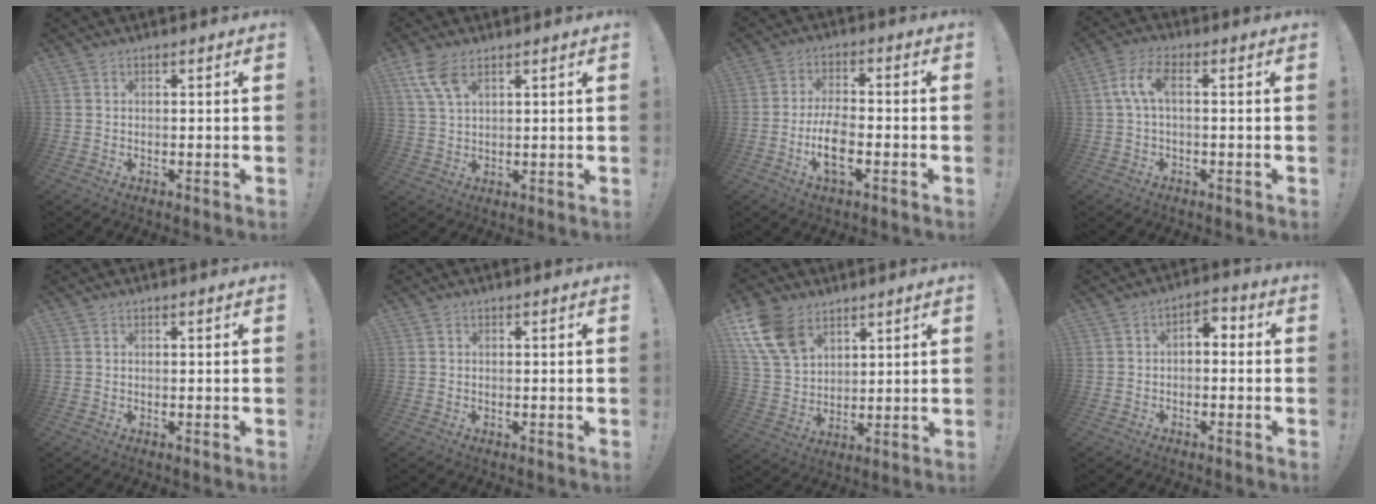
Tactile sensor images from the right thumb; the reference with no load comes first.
{"total": 7.4, "force": [4.4, 3.0, 5.1], "torque": [-0.105, -0.016, 0.082]}
{"total": 9.1, "force": [-3.1, 3.9, 7.6], "torque": [-0.151, 0.001, -0.056]}
{"total": 7.2, "force": [0.8, 2.7, 6.7], "torque": [-0.143, 0.001, 0.012]}
{"total": 0.0}
{"total": 0.0}
{"total": 14.2, "force": [8.1, 9.2, 7.1], "torque": [-0.151, -0.036, 0.161]}
{"total": 3.6, "force": [-1.4, 2.3, 2.4], "torque": [-0.038, 0.011, -0.026]}